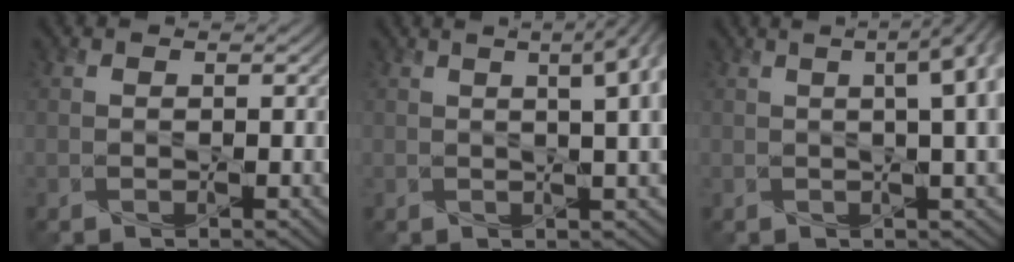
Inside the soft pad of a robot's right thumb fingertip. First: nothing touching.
{"total": 8.0, "force": [2.2, 2.6, 7.2], "torque": [-0.078, 0.028, 0.016]}
{"total": 8.2, "force": [1.3, 2.4, 7.8], "torque": [-0.087, 0.025, 0.007]}